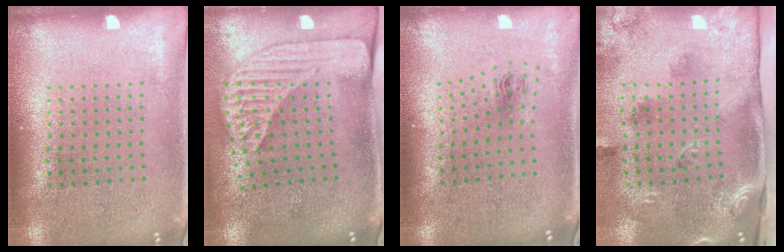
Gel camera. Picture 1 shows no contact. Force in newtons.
{"total": 2.4, "press": 1.7, "slide": 1.7}
{"total": 1.0, "press": 0.4, "slide": 0.9}
{"total": 3.2, "press": 2.0, "slide": 2.6}